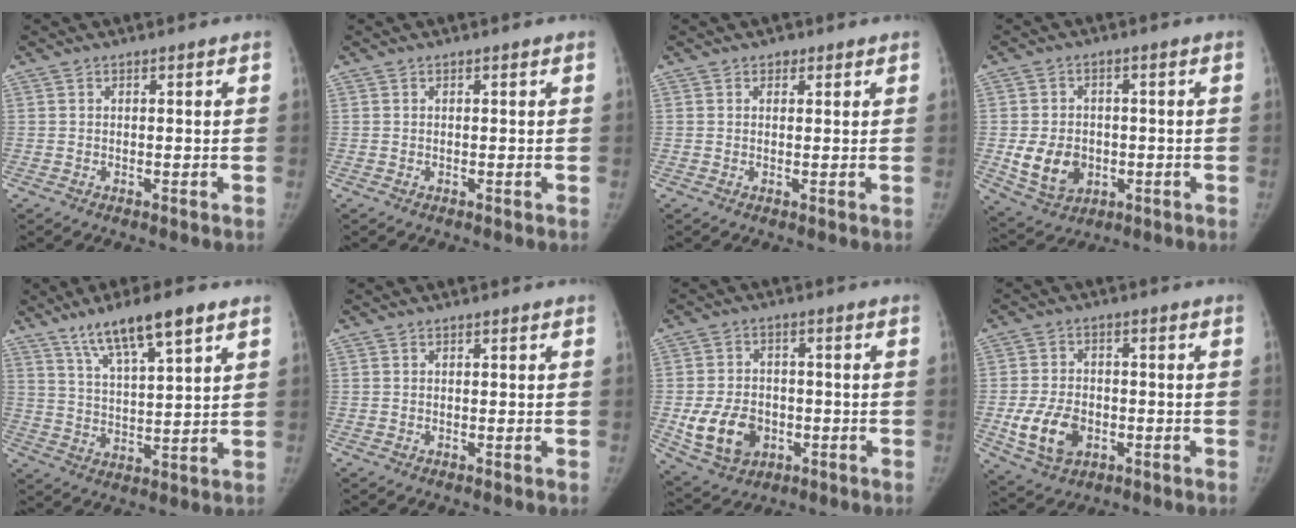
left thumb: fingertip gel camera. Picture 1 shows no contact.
{"total": 0.0}
{"total": 1.2, "force": [0.8, 1.0, 0.3], "torque": [0.009, -0.004, 0.007]}
{"total": 9.0, "force": [-1.5, 7.1, 5.3], "torque": [-0.072, 0.001, -0.012]}
{"total": 12.3, "force": [7.8, 2.7, 9.1], "torque": [-0.146, -0.028, 0.140]}
{"total": 0.0}
{"total": 11.0, "force": [-2.7, 8.4, 6.6], "torque": [-0.098, 0.007, -0.036]}
{"total": 9.6, "force": [-2.6, 6.7, 6.3], "torque": [-0.104, 0.007, -0.040]}